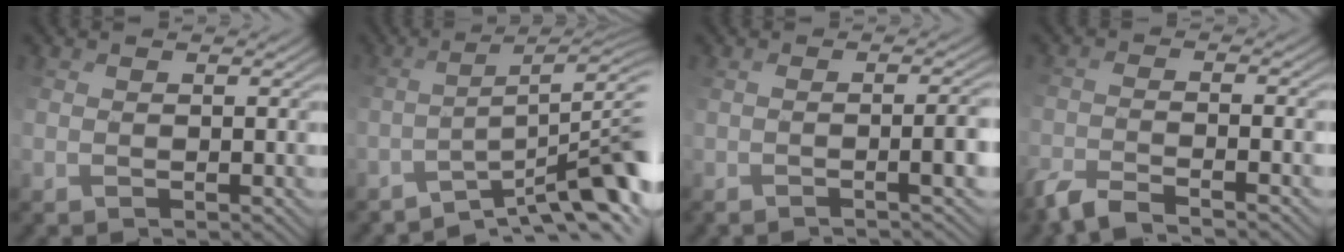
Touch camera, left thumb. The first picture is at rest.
{"total": 8.9, "force": [-6.1, 0.5, 6.5], "torque": [-0.087, 0.018, -0.082]}
{"total": 4.4, "force": [-1.9, 0.0, 3.9], "torque": [-0.036, 0.005, -0.018]}
{"total": 4.7, "force": [-4.0, 0.2, 2.6], "torque": [-0.052, 0.002, -0.077]}